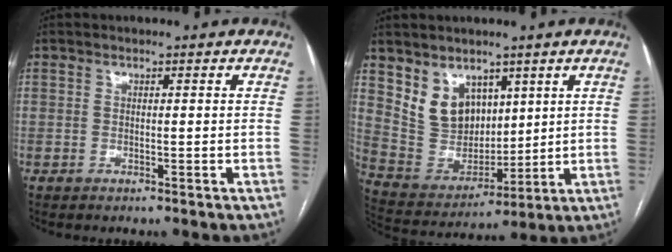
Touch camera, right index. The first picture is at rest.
{"total": 9.6, "force": [5.1, 7.0, 4.1], "torque": [-0.092, 0.017, 0.120]}